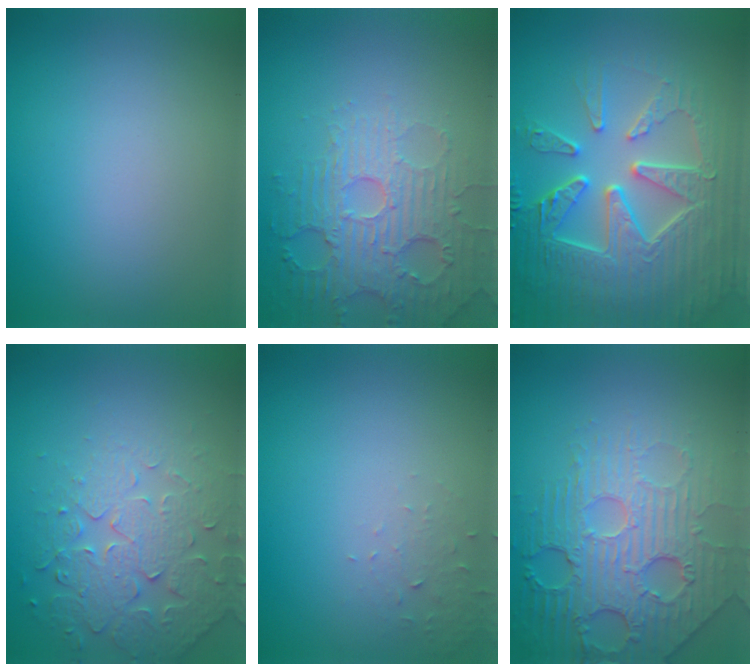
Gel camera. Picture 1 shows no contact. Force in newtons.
{"total": 5.0, "press": 4.1, "slide": 2.9}
{"total": 8.8, "press": 6.4, "slide": 6.0}
{"total": 4.2, "press": 4.0, "slide": 1.3}
{"total": 1.2, "press": 1.2, "slide": 0.1}
{"total": 6.9, "press": 5.2, "slide": 4.5}